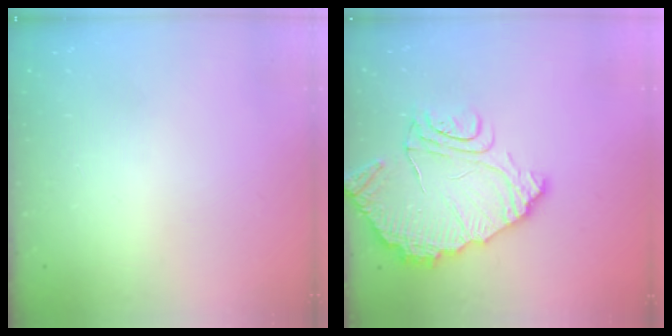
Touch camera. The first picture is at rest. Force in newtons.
{"total": 15.0, "press": 14.9, "slide": 1.4}